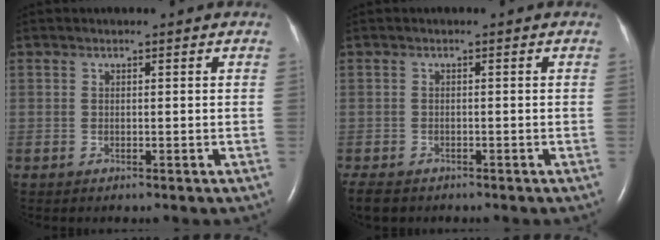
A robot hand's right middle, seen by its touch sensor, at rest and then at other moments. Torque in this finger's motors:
{"motor_torque": [0.00, 0.00, 0.00, 0.00]}